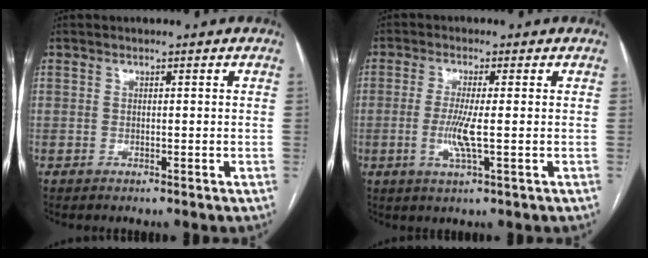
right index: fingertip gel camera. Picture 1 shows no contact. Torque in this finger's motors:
{"motor_torque": [0.37, 0.00, 0.32, 0.04]}